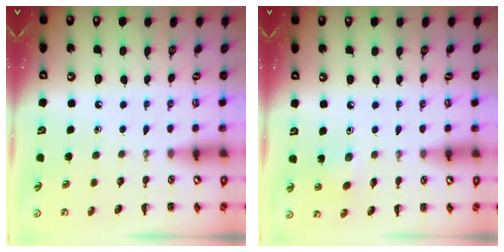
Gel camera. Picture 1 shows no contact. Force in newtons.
{"total": 2.5, "press": 2.4, "slide": 0.7}